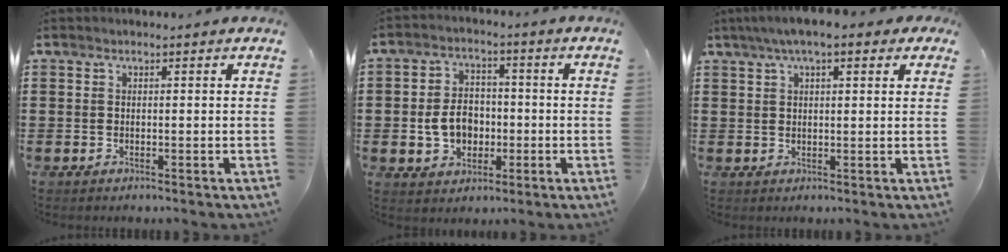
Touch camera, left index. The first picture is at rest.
{"total": 6.3, "force": [-1.1, 5.0, 3.7], "torque": [-0.083, 0.004, -0.026]}
{"total": 4.9, "force": [2.7, 1.1, 3.9], "torque": [-0.079, 0.011, 0.046]}